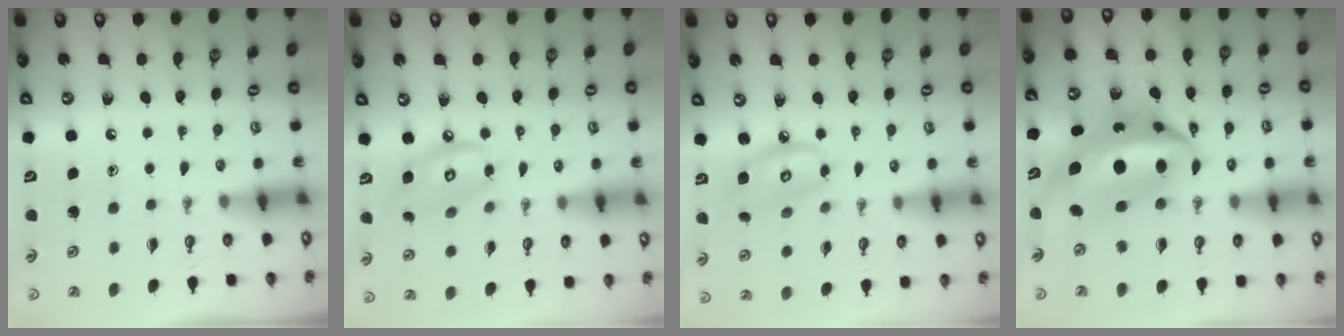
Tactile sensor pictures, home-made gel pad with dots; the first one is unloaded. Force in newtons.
{"total": 9.5, "press": 9.5, "slide": 0.7}
{"total": 7.3, "press": 7.3, "slide": 0.5}
{"total": 13.1, "press": 13.0, "slide": 1.3}